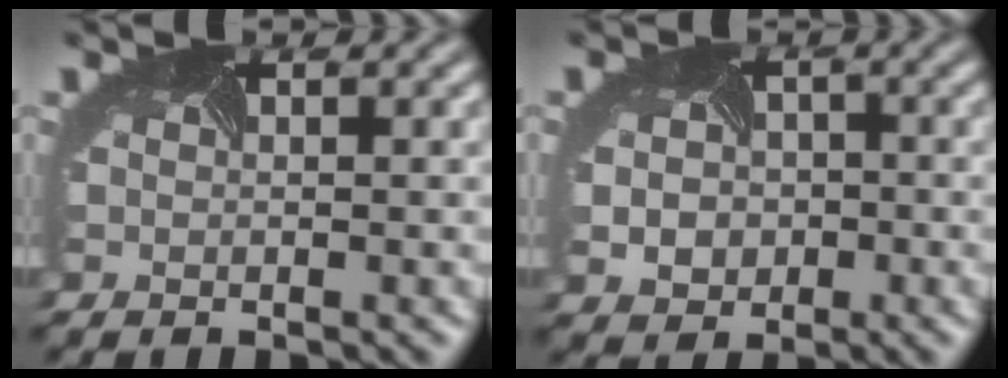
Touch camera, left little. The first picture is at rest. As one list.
[{"total": 3.7, "force": [-0.4, 3.3, 1.8], "torque": [-0.025, -0.003, -0.004]}]